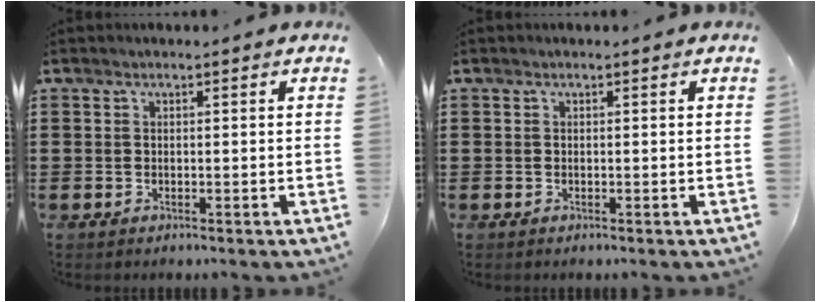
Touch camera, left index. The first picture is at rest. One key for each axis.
{"total": 0.0}